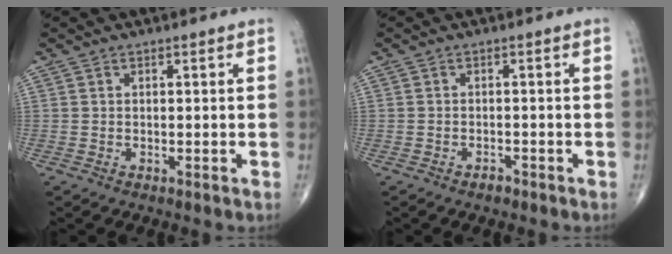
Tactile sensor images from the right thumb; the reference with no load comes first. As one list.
[{"total": 1.3, "force": [-1.0, 0.6, 0.5], "torque": [-0.009, 0.002, -0.016]}]